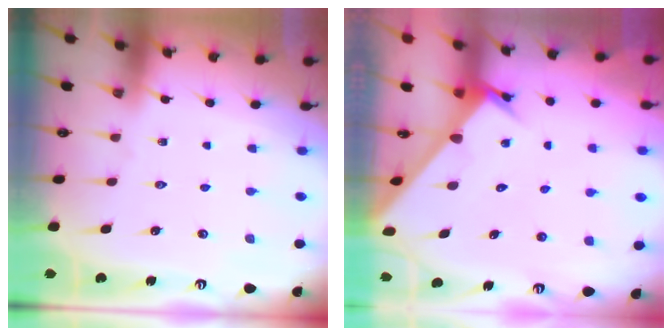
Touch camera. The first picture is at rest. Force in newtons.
{"total": 3.0, "press": 3.0, "slide": 0.1}